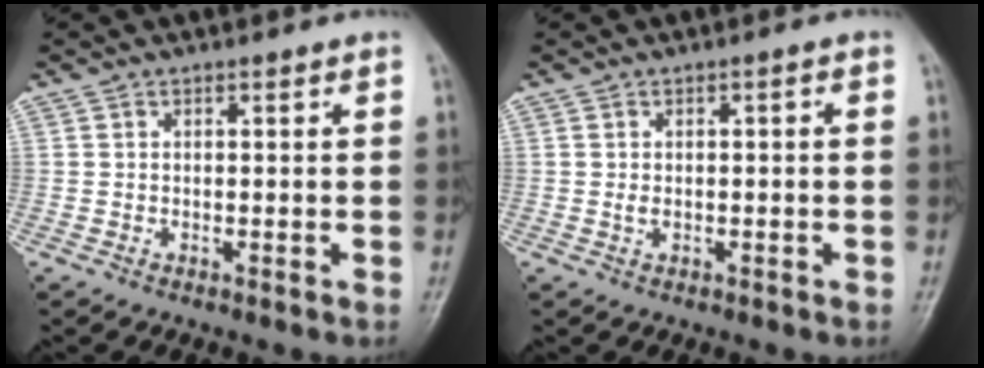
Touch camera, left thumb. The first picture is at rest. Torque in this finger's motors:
{"motor_torque": [-0.27, -0.27, 0.40, 0.04, 0.00]}